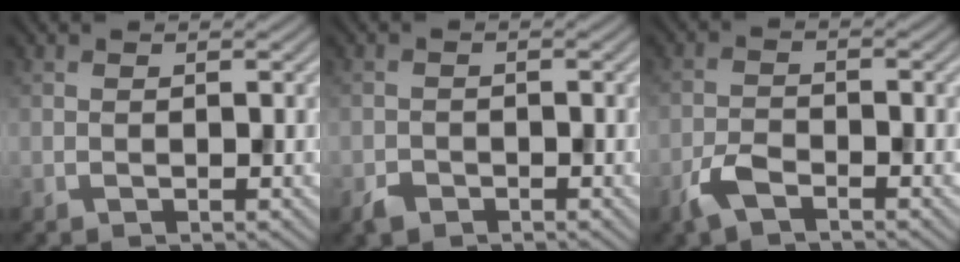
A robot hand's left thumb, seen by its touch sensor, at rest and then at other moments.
{"total": 1.5, "force": [-1.2, 0.9, 0.5], "torque": [-0.007, 0.000, -0.026]}
{"total": 3.5, "force": [-2.4, 1.3, 2.1], "torque": [-0.050, 0.000, -0.058]}